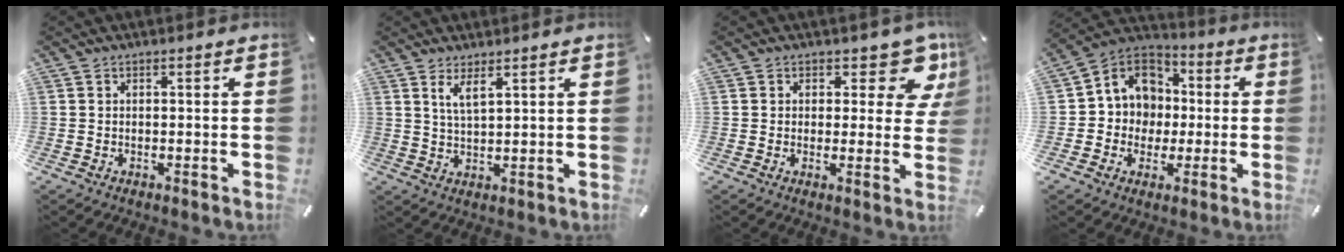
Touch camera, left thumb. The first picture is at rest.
{"total": 3.9, "force": [2.5, 0.8, 2.9], "torque": [-0.063, -0.001, 0.044]}
{"total": 9.6, "force": [5.7, 5.1, 5.8], "torque": [-0.056, -0.037, 0.094]}
{"total": 9.7, "force": [-0.2, 9.6, 1.5], "torque": [-0.043, -0.003, 0.000]}